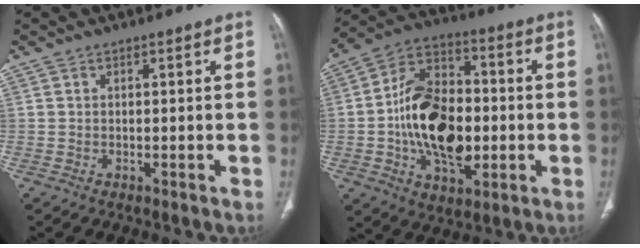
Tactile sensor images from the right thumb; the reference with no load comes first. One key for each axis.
{"total": 19.6, "fx": -1.9, "fy": 12.2, "fz": 15.2, "tx": -0.240, "ty": 0.022, "tz": -0.029}